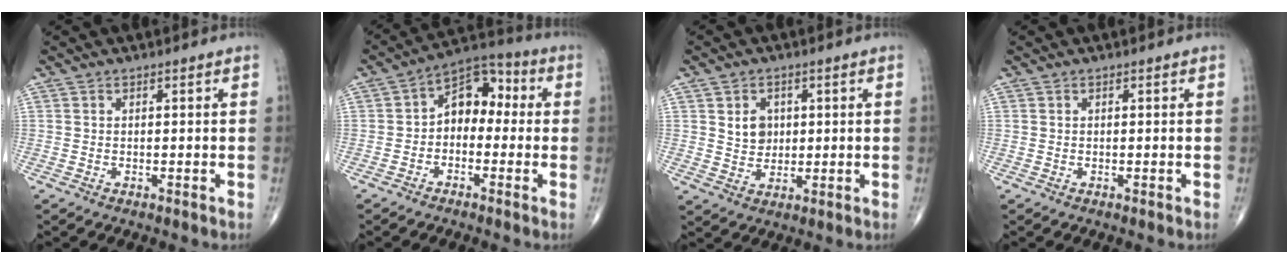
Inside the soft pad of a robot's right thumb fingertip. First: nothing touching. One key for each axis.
{"total": 9.1, "fx": -0.2, "fy": 6.2, "fz": 6.6, "tx": -0.065, "ty": 0.039, "tz": -0.025}
{"total": 4.9, "fx": 1.2, "fy": 4.0, "fz": 2.6, "tx": -0.021, "ty": -0.008, "tz": 0.025}
{"total": 0.0}